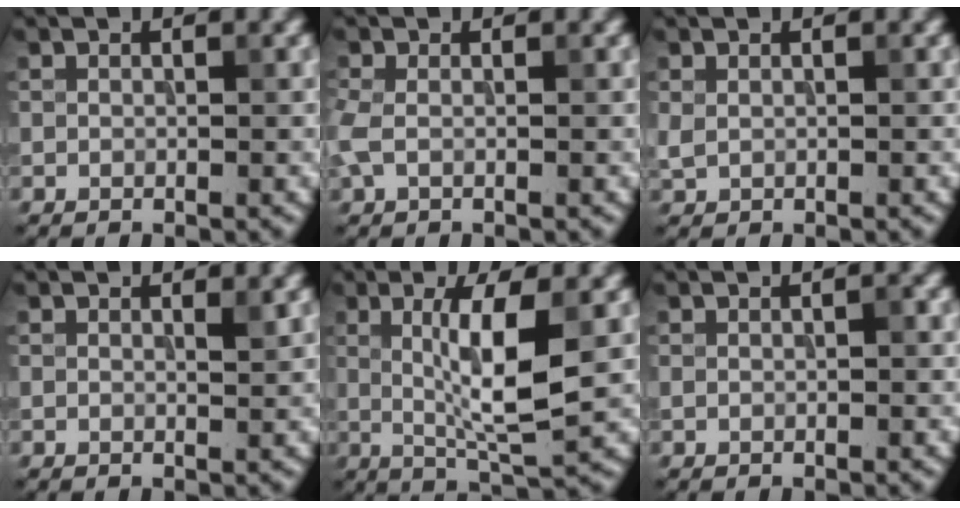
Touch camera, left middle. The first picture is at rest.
{"total": 2.0, "force": [-0.2, 1.2, 1.6], "torque": [-0.048, -0.001, -0.011]}
{"total": 0.8, "force": [0.2, 0.6, 0.5], "torque": [-0.015, -0.001, 0.007]}
{"total": 0.6, "force": [0.4, 0.1, 0.5], "torque": [-0.005, -0.003, 0.006]}
{"total": 6.3, "force": [0.7, 1.2, 6.1], "torque": [-0.111, -0.007, 0.016]}
{"total": 0.7, "force": [0.0, 0.3, 0.6], "torque": [-0.012, 0.001, 0.001]}